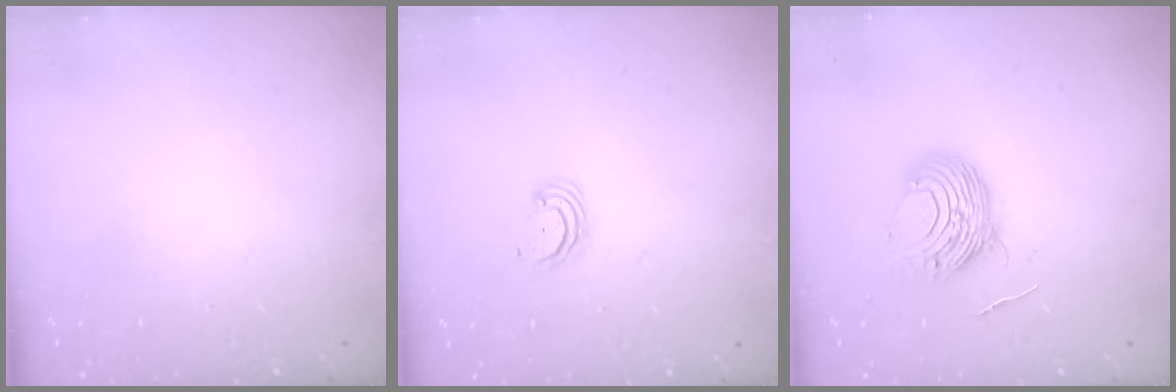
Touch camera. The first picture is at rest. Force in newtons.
{"total": 2.6, "press": 2.6, "slide": 0.3}
{"total": 10.1, "press": 10.0, "slide": 0.9}